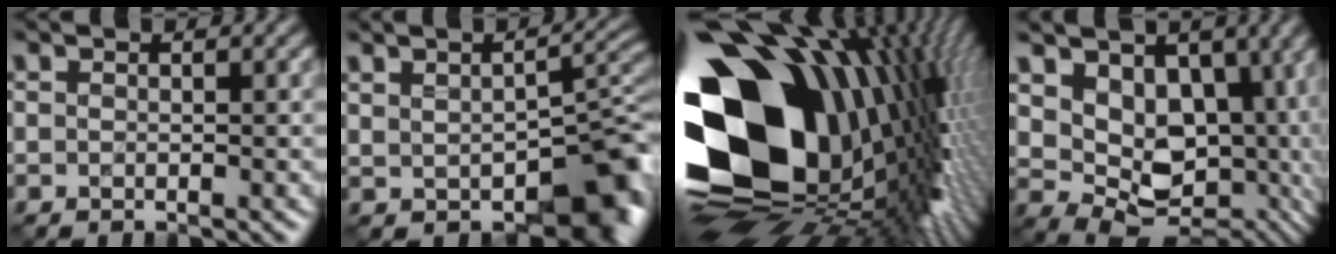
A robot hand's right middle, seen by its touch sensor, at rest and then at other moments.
{"total": 8.8, "force": [-3.6, 4.3, 6.8], "torque": [-0.086, -0.018, -0.040]}
{"total": 20.9, "force": [1.8, 12.9, 16.4], "torque": [-0.296, -0.054, 0.040]}
{"total": 10.7, "force": [2.9, 7.2, 7.4], "torque": [-0.123, -0.012, 0.056]}